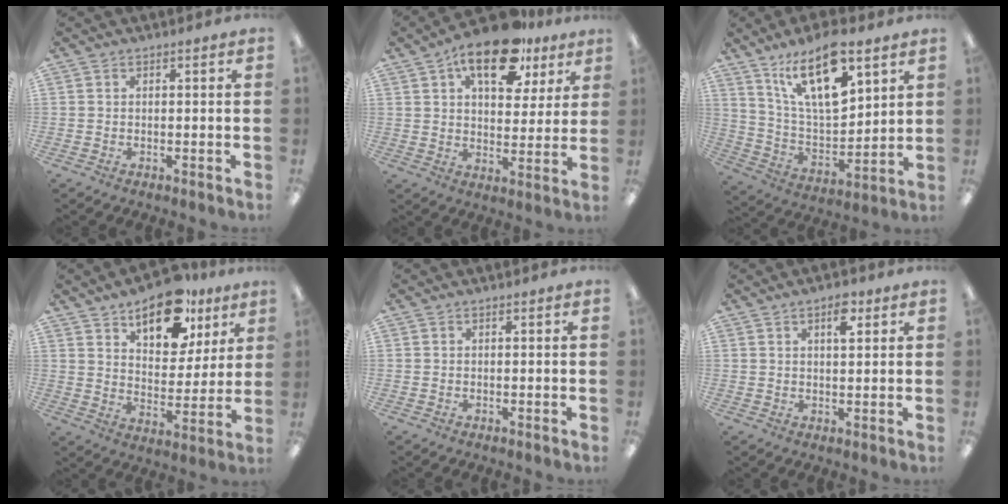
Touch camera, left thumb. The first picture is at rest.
{"total": 17.0, "force": [10.3, 8.1, 10.9], "torque": [-0.153, -0.046, 0.170]}
{"total": 19.8, "force": [12.0, 7.8, 13.6], "torque": [-0.240, -0.059, 0.200]}
{"total": 16.3, "force": [10.9, 8.2, 8.9], "torque": [-0.125, -0.051, 0.189]}
{"total": 0.0}
{"total": 4.9, "force": [2.8, 2.0, 3.5], "torque": [-0.043, -0.009, 0.041]}